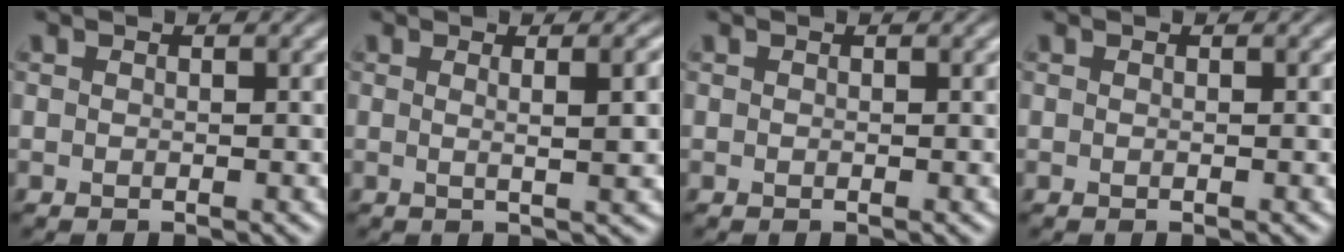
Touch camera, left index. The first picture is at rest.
{"total": 3.7, "force": [0.7, 1.0, 3.5], "torque": [-0.037, 0.007, -0.004]}
{"total": 0.0}
{"total": 0.0}